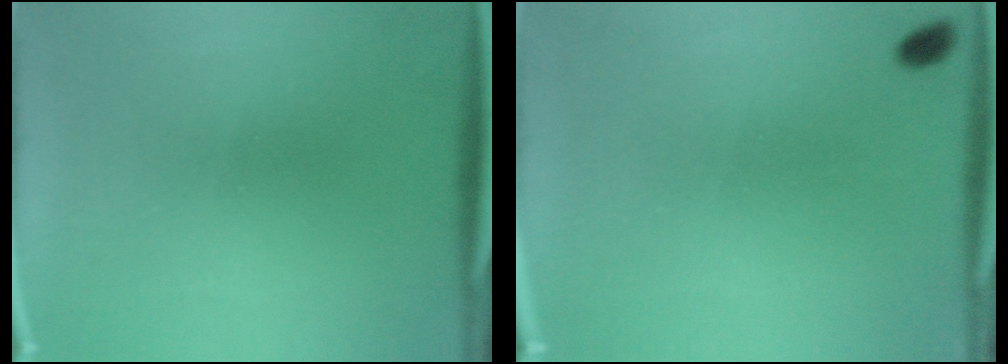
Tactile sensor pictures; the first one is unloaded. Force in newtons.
{"total": 4.1}